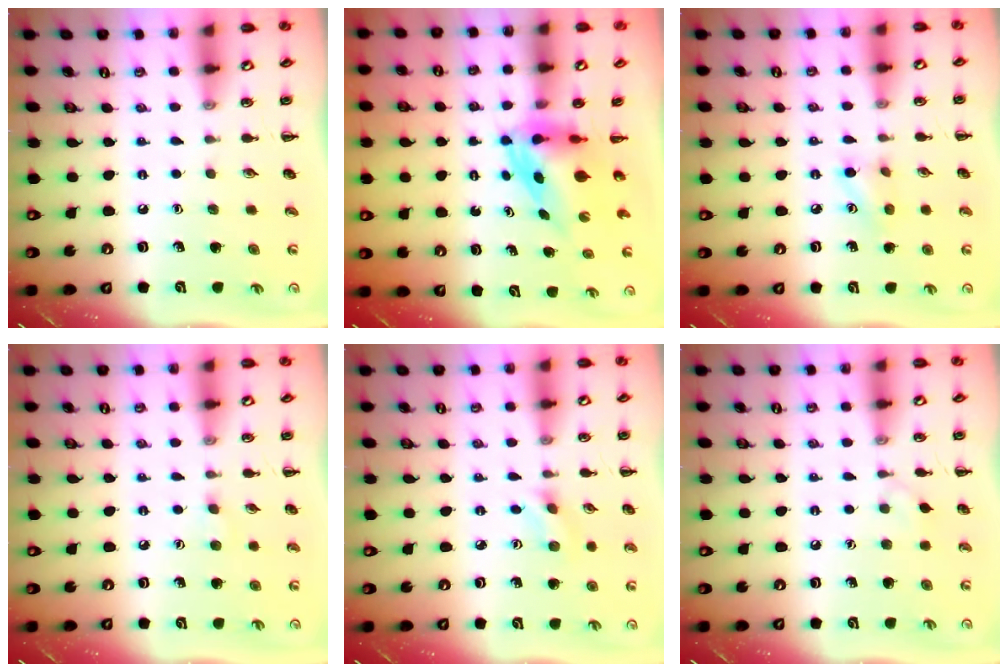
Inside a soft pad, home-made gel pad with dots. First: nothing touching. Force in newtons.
{"total": 4.0, "press": 3.9, "slide": 1.0}
{"total": 5.4, "press": 5.3, "slide": 1.2}
{"total": 3.9, "press": 3.6, "slide": 1.6}
{"total": 2.0, "press": 1.9, "slide": 0.8}
{"total": 2.9, "press": 2.6, "slide": 1.1}